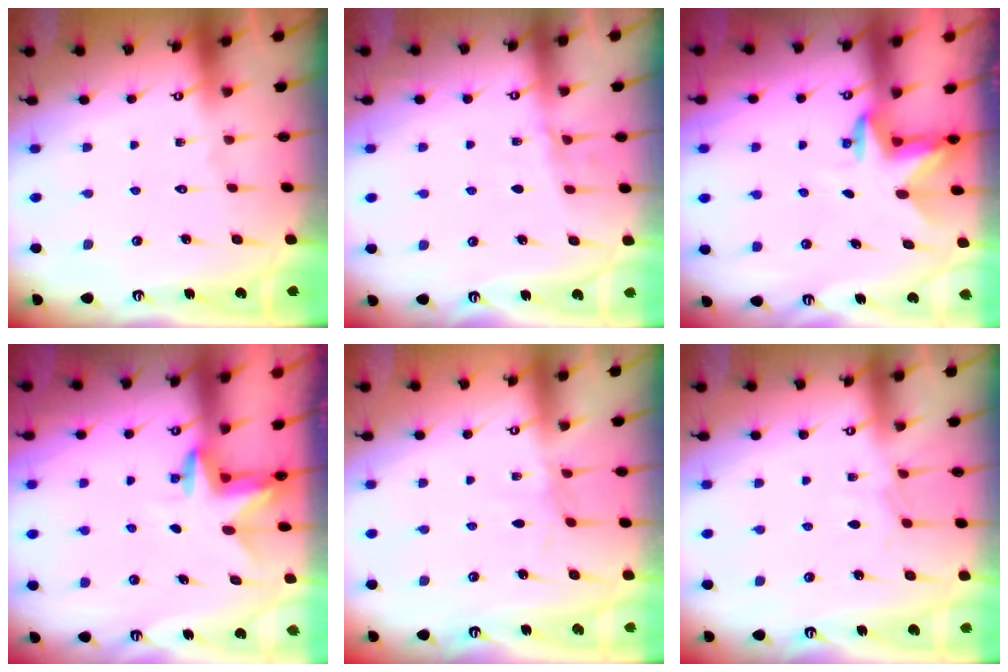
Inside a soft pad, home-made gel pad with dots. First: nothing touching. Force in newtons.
{"total": 4.3, "press": 4.1, "slide": 1.4}
{"total": 2.9, "press": 2.8, "slide": 0.7}
{"total": 3.3, "press": 3.3, "slide": 0.3}
{"total": 1.5, "press": 1.5, "slide": 0.4}
{"total": 3.7, "press": 3.6, "slide": 0.6}